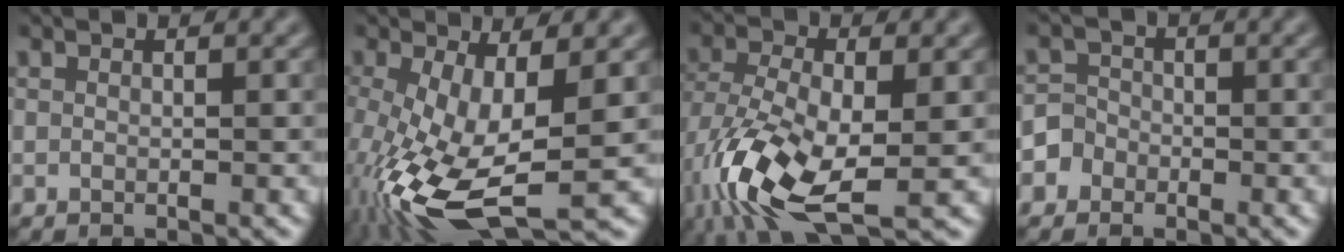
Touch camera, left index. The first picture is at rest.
{"total": 11.3, "force": [-3.2, 4.1, 10.1], "torque": [-0.217, -0.025, -0.055]}
{"total": 10.8, "force": [-4.2, 4.6, 8.8], "torque": [-0.197, -0.020, -0.080]}
{"total": 2.3, "force": [-1.2, 2.0, 0.2], "torque": [0.021, 0.006, -0.029]}